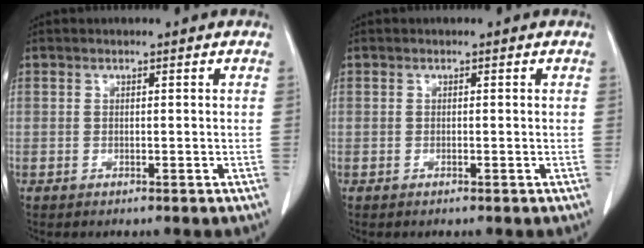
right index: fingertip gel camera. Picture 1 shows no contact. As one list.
[{"total": 0.0}]